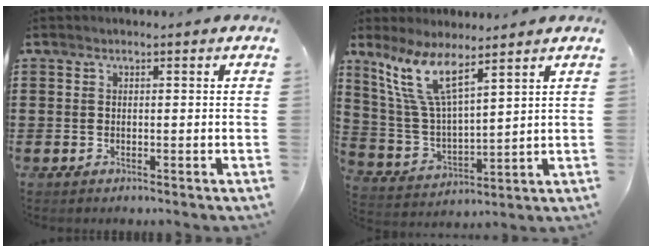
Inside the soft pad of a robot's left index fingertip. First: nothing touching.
{"total": 9.6, "force": [6.9, 1.7, 6.4], "torque": [-0.160, -0.027, 0.121]}